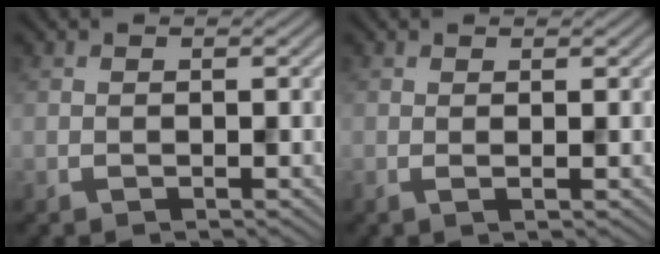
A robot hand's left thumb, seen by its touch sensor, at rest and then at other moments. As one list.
[{"total": 1.0, "force": [0.3, 0.3, 0.9], "torque": [-0.010, 0.001, 0.005]}]